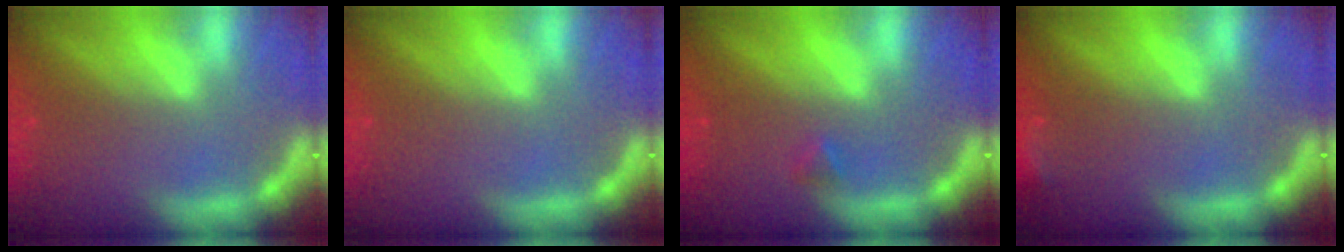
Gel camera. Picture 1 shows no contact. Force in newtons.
{"total": 0.0}
{"total": 0.9}
{"total": 1.9}